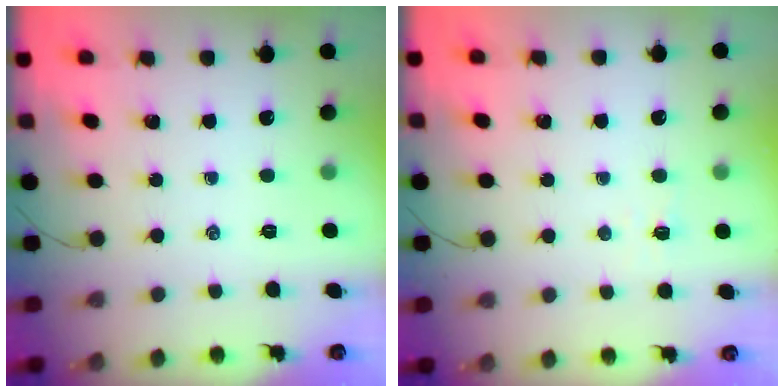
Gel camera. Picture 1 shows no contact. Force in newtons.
{"total": 1.6, "press": 1.6, "slide": 0.5}